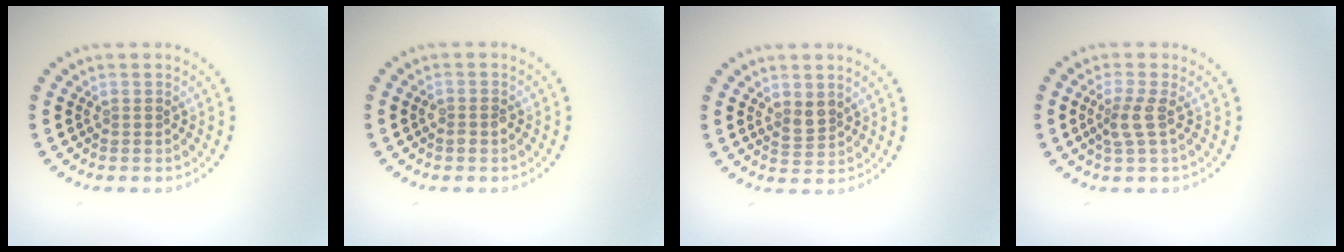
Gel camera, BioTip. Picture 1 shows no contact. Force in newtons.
{"total": 1.0, "press": 1.0, "slide": 0.2}
{"total": 1.6, "press": 1.4, "slide": 0.7}
{"total": 1.9, "press": 1.5, "slide": 1.2}